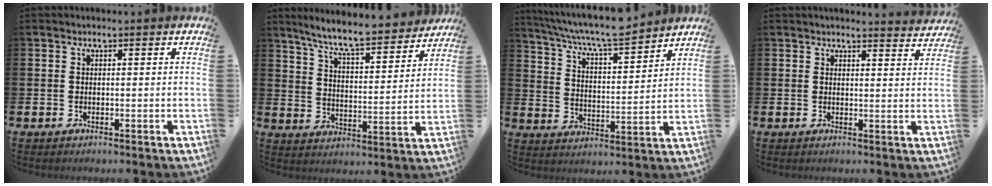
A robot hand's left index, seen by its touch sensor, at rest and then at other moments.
{"total": 8.6, "force": [7.9, 0.8, 3.2], "torque": [-0.089, -0.055, 0.136]}
{"total": 8.0, "force": [7.5, 0.5, 2.7], "torque": [-0.084, -0.048, 0.132]}
{"total": 2.8, "force": [2.8, 0.0, 0.0], "torque": [0.004, -0.019, 0.048]}